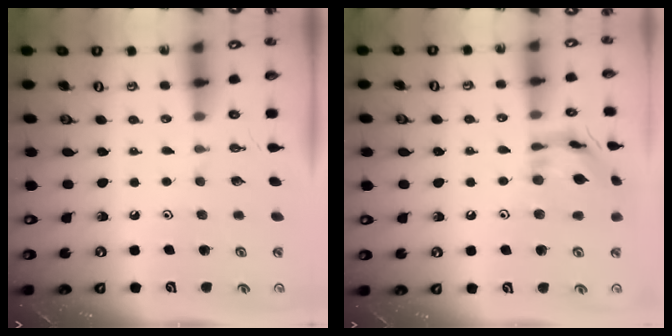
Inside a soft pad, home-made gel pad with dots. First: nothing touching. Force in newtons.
{"total": 13.1, "press": 13.1, "slide": 0.8}